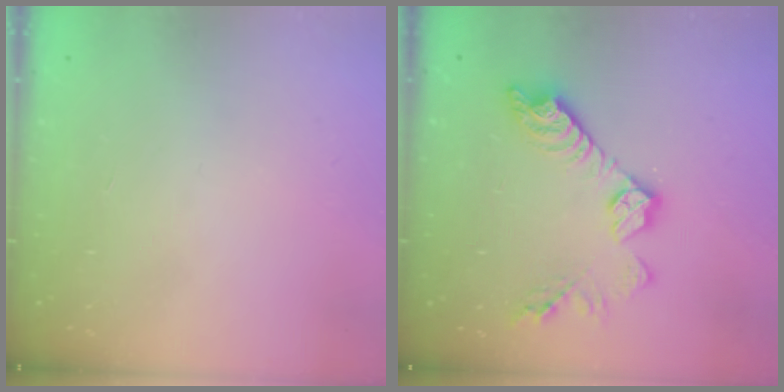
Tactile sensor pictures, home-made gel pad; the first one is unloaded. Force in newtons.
{"total": 13.3, "press": 13.3, "slide": 0.8}